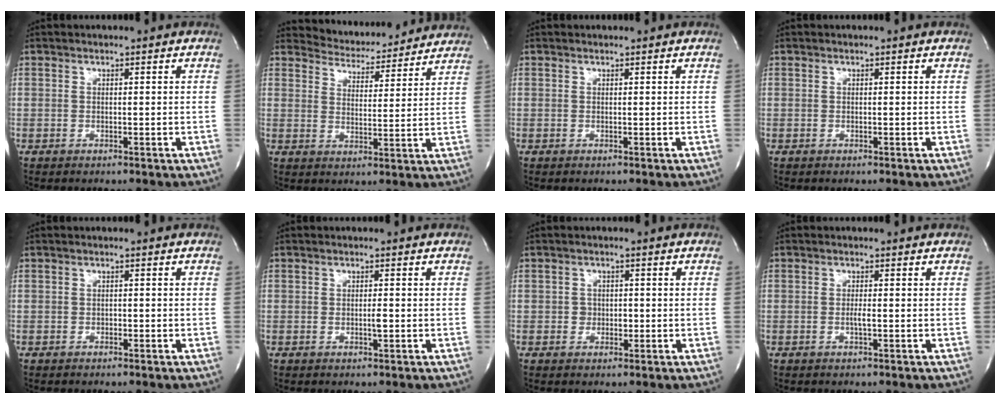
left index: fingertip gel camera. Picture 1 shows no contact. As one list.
[{"total": 11.4, "force": [11.1, 2.6, 1.0], "torque": [-0.011, -0.002, 0.141]}, {"total": 0.0}, {"total": 0.0}, {"total": 0.8, "force": [-0.6, 0.4, 0.2], "torque": [-0.002, -0.002, -0.014]}, {"total": 1.5, "force": [-0.6, 0.3, 1.3], "torque": [-0.025, -0.006, -0.010]}, {"total": 2.1, "force": [-0.7, 1.8, 0.9], "torque": [-0.010, 0.001, -0.011]}, {"total": 1.4, "force": [-0.7, 0.1, 1.2], "torque": [-0.025, -0.006, -0.012]}]